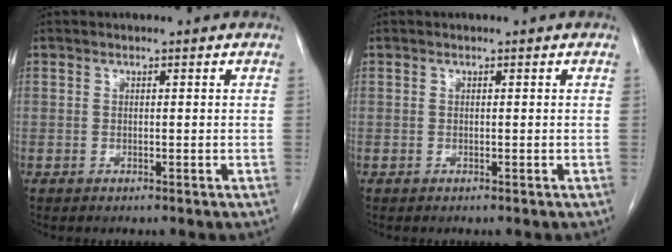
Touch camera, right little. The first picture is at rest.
{"total": 0.0}